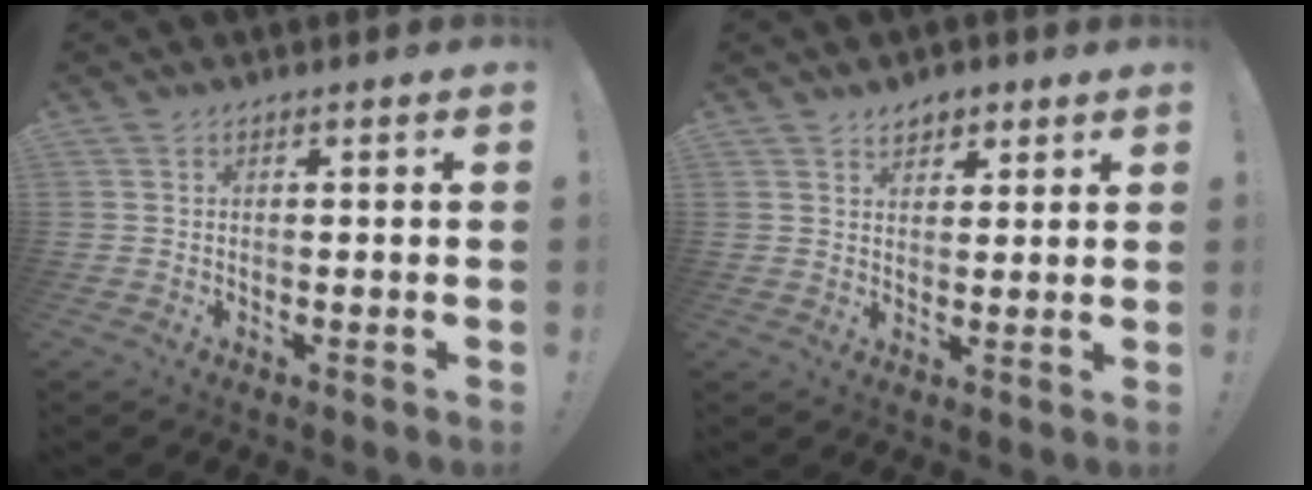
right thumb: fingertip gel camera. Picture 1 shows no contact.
{"total": 4.2, "force": [2.8, 2.9, 1.3], "torque": [-0.006, -0.011, 0.049]}